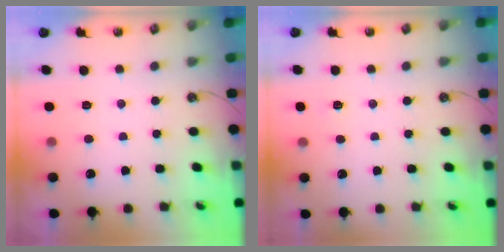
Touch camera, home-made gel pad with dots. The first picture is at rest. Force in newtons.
{"total": 2.8, "press": 2.8, "slide": 0.3}